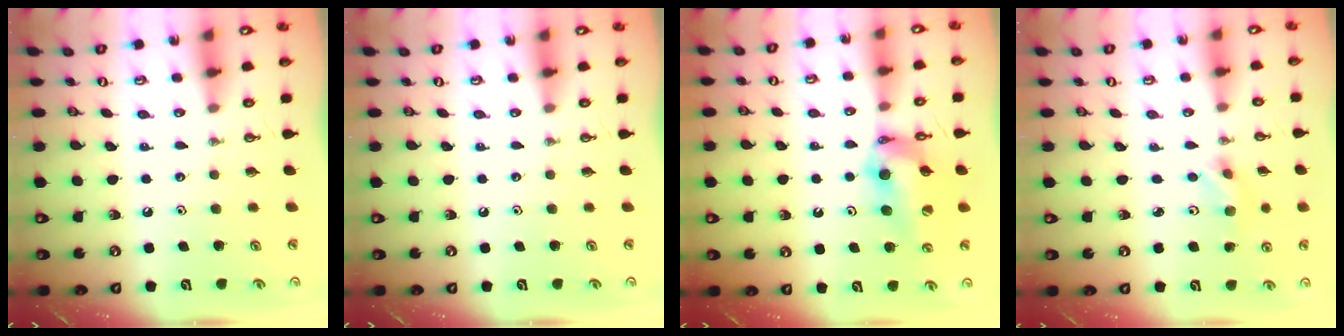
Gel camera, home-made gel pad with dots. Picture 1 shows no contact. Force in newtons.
{"total": 0.0}
{"total": 10.8, "press": 10.7, "slide": 1.5}
{"total": 3.8, "press": 3.0, "slide": 2.3}